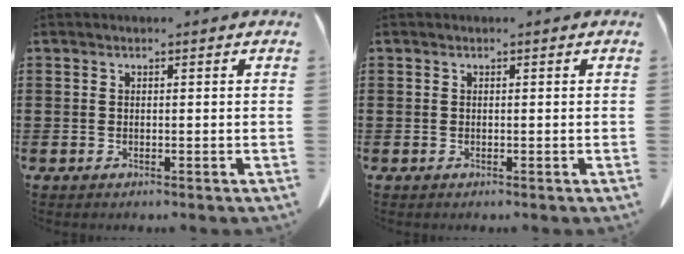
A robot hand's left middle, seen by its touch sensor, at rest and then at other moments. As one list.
[{"total": 0.0}]